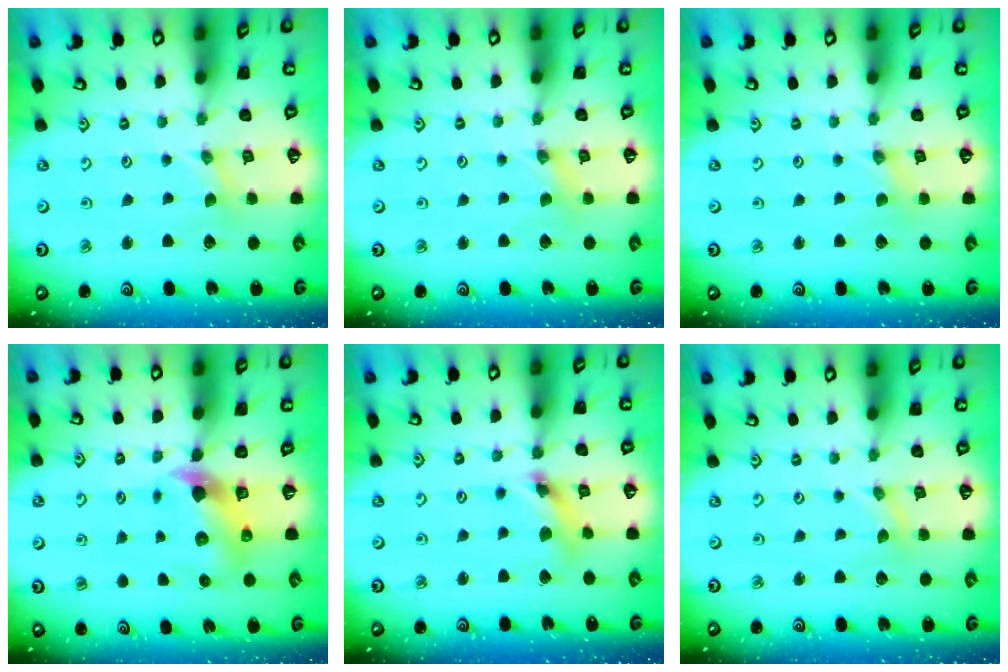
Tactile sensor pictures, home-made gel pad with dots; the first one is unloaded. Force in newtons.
{"total": 0.0}
{"total": 0.0}
{"total": 5.9, "press": 5.8, "slide": 0.7}
{"total": 8.3, "press": 8.3, "slide": 0.9}
{"total": 0.0}